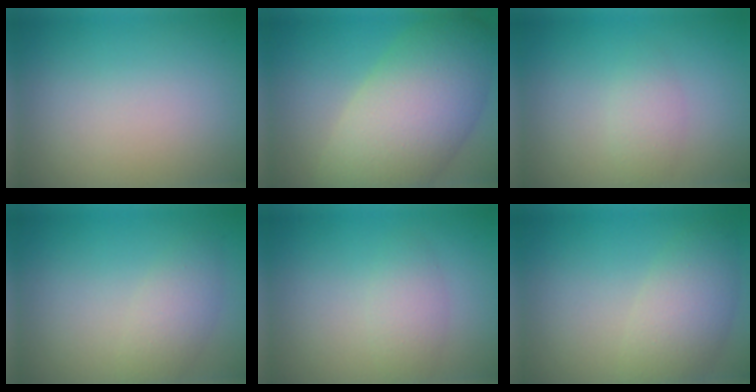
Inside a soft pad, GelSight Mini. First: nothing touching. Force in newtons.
{"total": 11.1, "press": 11.1, "slide": 0.7}
{"total": 1.7, "press": 1.7, "slide": 0.0}
{"total": 2.7, "press": 2.7, "slide": 0.1}
{"total": 2.1, "press": 2.1, "slide": 0.1}
{"total": 4.7, "press": 4.7, "slide": 0.5}